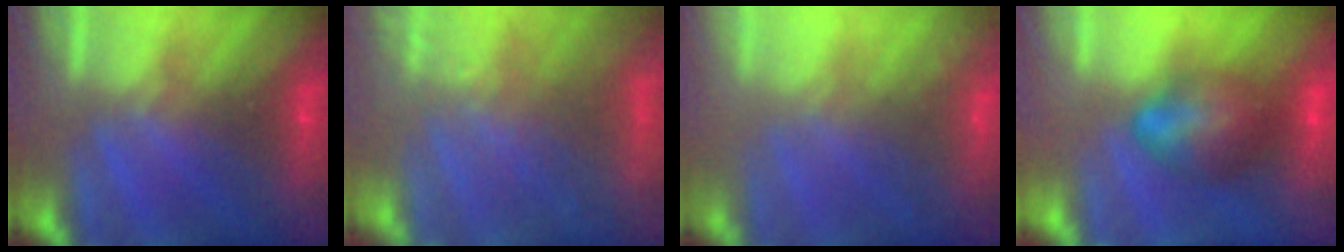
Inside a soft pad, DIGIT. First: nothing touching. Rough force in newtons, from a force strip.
{"total": 11.4}
{"total": 7.0}
{"total": 9.5}